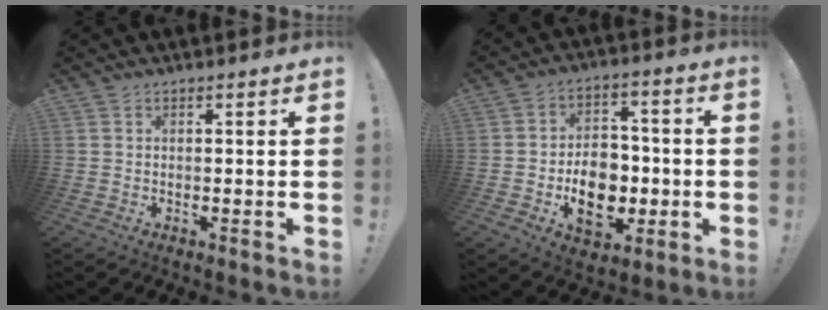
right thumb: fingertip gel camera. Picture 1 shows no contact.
{"total": 13.3, "force": [-3.4, 9.9, 8.2], "torque": [-0.123, 0.019, -0.054]}